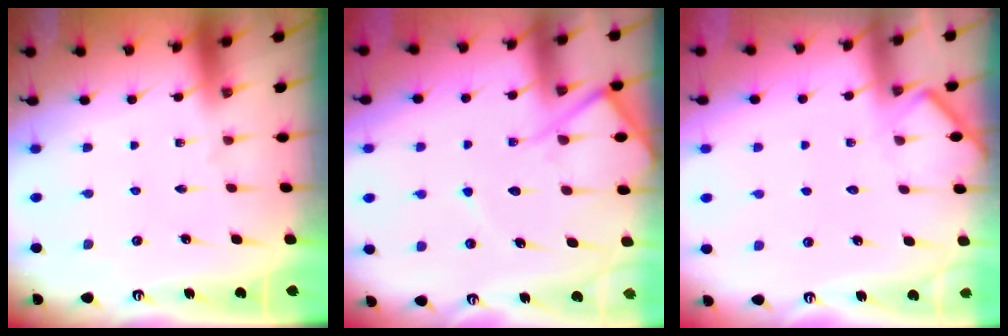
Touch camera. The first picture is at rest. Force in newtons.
{"total": 10.5, "press": 10.5, "slide": 1.1}
{"total": 5.6, "press": 5.6, "slide": 0.5}